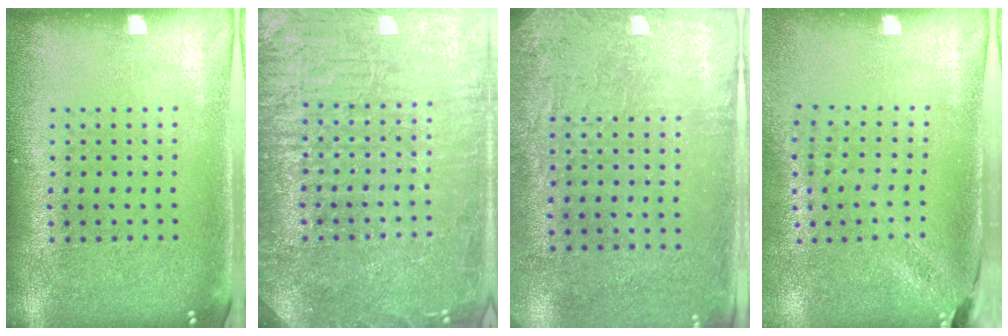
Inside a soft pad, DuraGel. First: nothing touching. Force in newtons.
{"total": 7.2, "press": 7.1, "slide": 1.1}
{"total": 2.8, "press": 2.3, "slide": 1.6}
{"total": 1.9, "press": 1.6, "slide": 1.1}